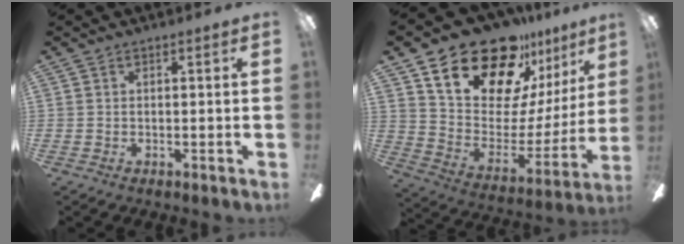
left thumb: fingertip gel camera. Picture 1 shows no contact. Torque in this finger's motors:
{"motor_torque": [1.00, 1.11, 1.23, -1.54, 0.10]}